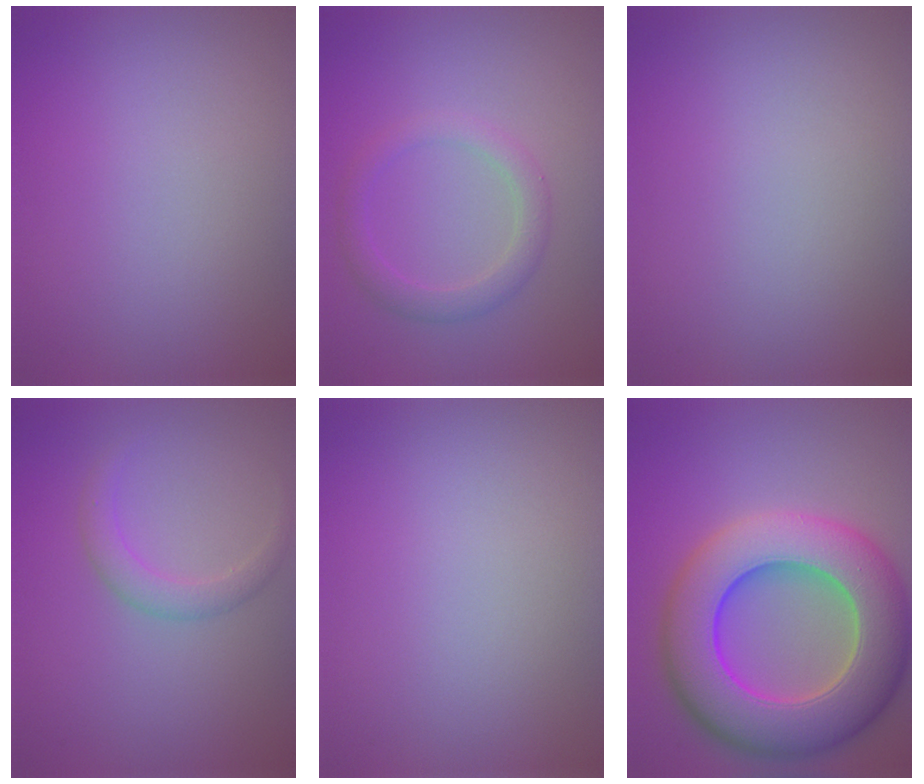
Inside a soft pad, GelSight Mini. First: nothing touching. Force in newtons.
{"total": 2.5, "press": 2.5, "slide": 0.1}
{"total": 0.0}
{"total": 2.0, "press": 2.0, "slide": 0.2}
{"total": 0.0}
{"total": 13.3, "press": 13.1, "slide": 2.1}